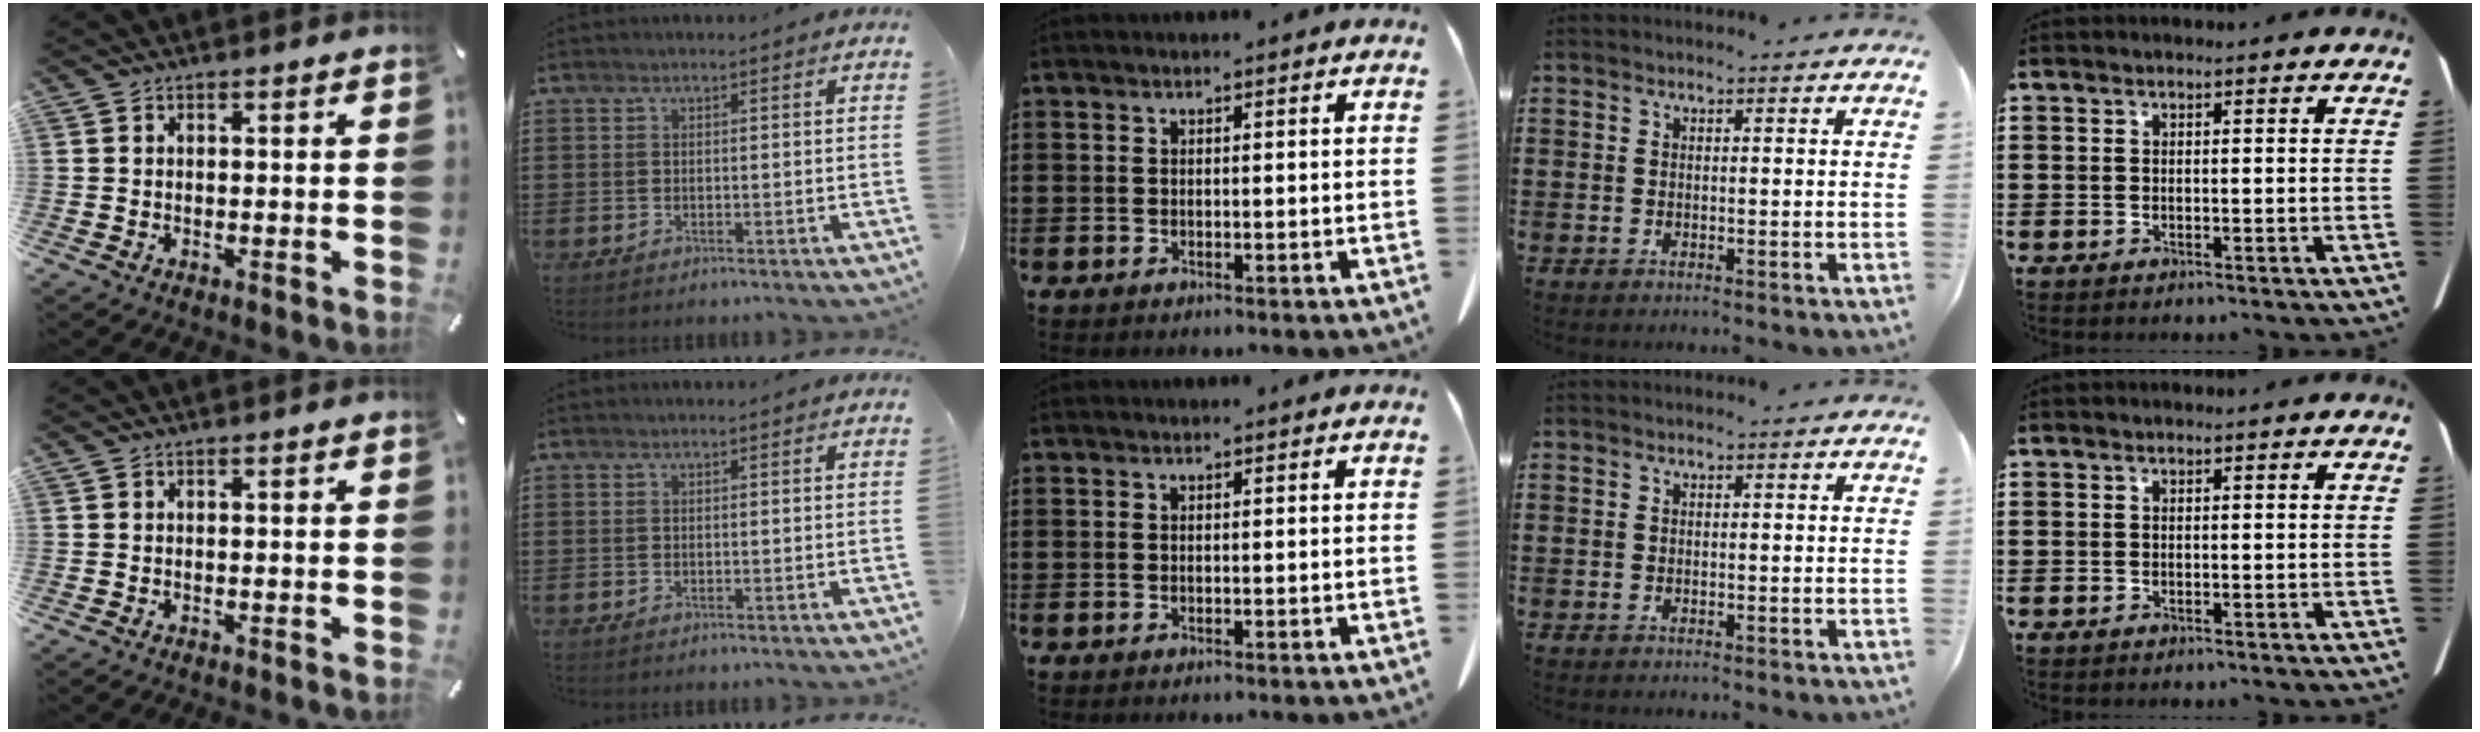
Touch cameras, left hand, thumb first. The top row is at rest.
{}